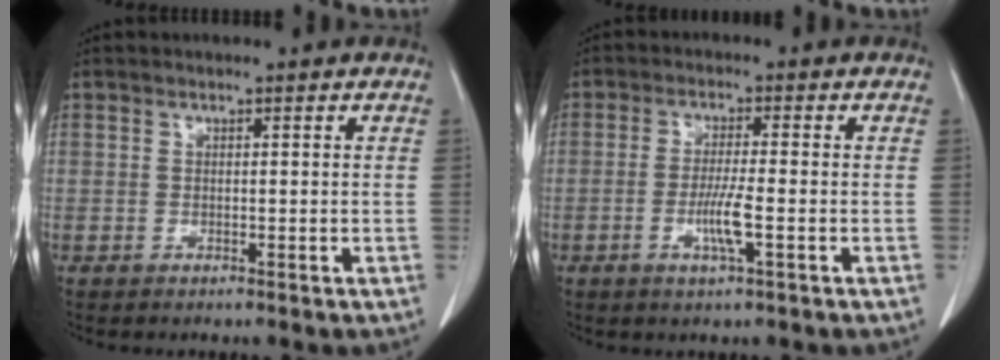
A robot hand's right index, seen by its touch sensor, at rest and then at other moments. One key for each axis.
{"total": 4.6, "fx": -1.4, "fy": 0.0, "fz": 4.4, "tx": -0.084, "ty": -0.007, "tz": -0.027}